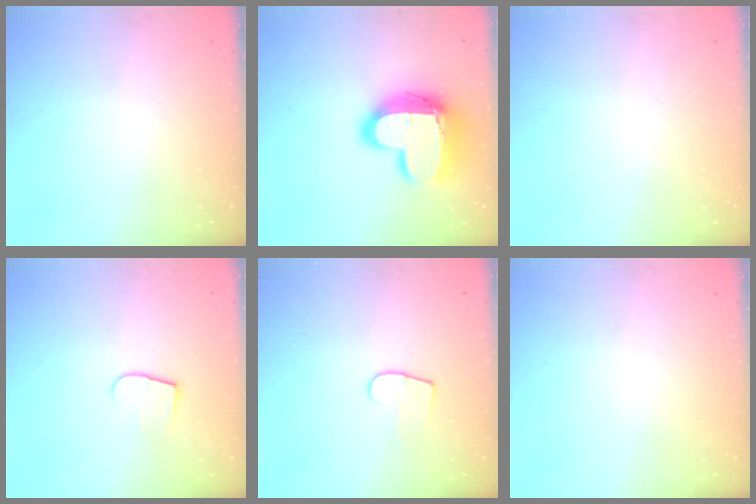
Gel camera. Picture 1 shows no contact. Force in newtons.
{"total": 18.5, "press": 18.5, "slide": 1.2}
{"total": 0.0}
{"total": 5.7, "press": 5.7, "slide": 0.5}
{"total": 7.3, "press": 7.3, "slide": 0.5}
{"total": 0.0}